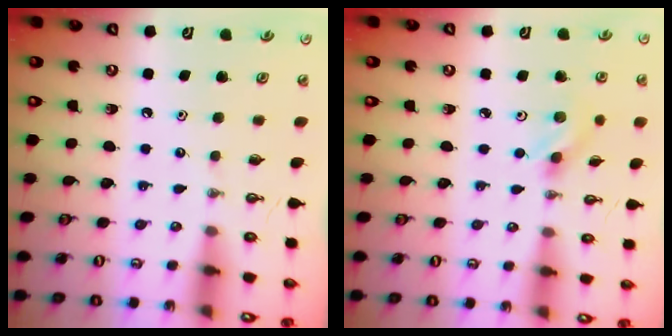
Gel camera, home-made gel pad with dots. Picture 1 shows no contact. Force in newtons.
{"total": 2.6, "press": 2.3, "slide": 1.1}